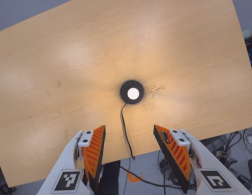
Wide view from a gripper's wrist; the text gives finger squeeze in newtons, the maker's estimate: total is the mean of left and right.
{"total": 0.0}